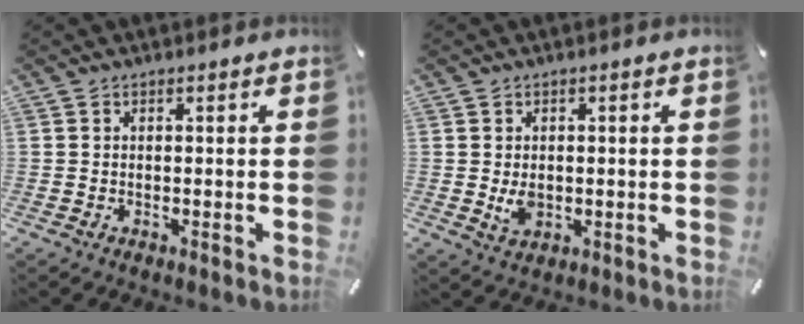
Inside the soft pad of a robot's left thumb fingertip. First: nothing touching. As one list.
[{"total": 3.5, "force": [-0.2, 2.6, 2.3], "torque": [-0.048, -0.005, -0.007]}]